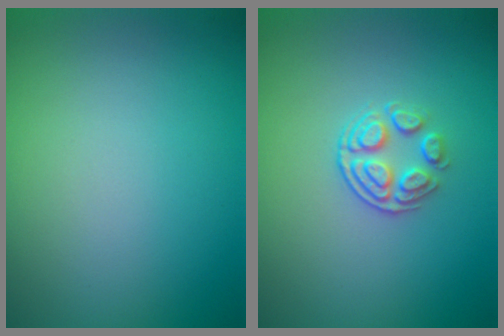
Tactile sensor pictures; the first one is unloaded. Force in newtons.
{"total": 2.4, "press": 1.8, "slide": 1.6}